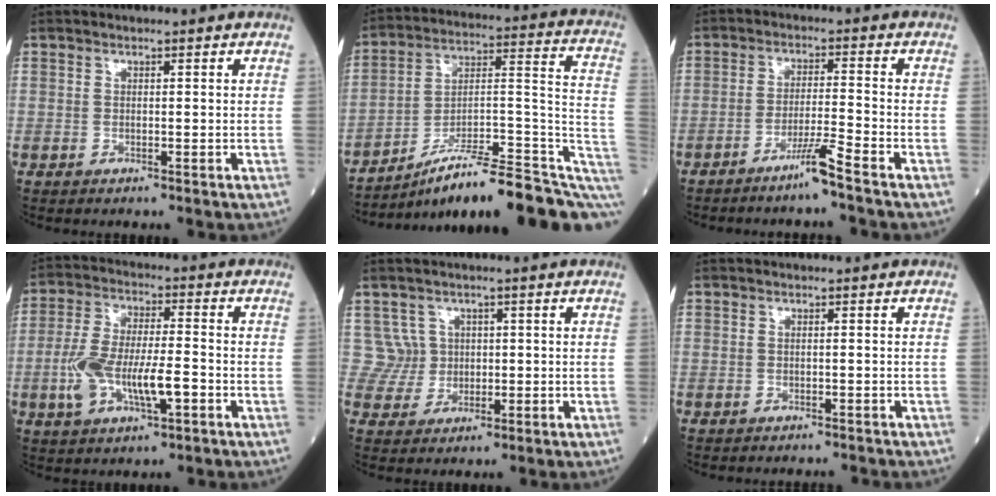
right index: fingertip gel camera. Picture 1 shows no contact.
{"total": 20.6, "force": [-13.2, 3.6, 15.4], "torque": [-0.159, 0.050, -0.200]}
{"total": 4.9, "force": [-3.6, -1.1, 3.1], "torque": [-0.058, -0.011, -0.075]}
{"total": 10.9, "force": [-2.8, 3.4, 10.0], "torque": [-0.206, 0.010, -0.047]}
{"total": 4.0, "force": [1.2, 3.8, -0.4], "torque": [0.019, 0.009, 0.023]}
{"total": 2.0, "force": [-2.0, 0.3, 0.0], "torque": [0.000, -0.005, -0.026]}